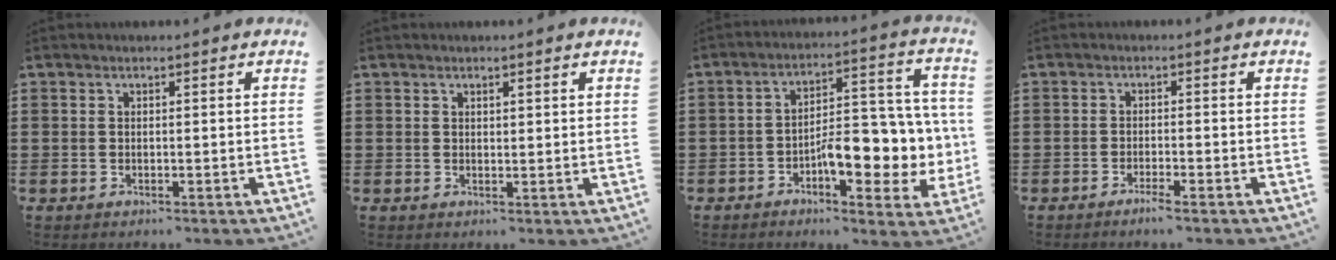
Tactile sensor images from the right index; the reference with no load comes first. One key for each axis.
{"total": 0.6, "fx": 0.5, "fy": 0.1, "fz": 0.4, "tx": -0.009, "ty": 0.001, "tz": 0.008}
{"total": 8.9, "fx": -2.2, "fy": 4.1, "fz": 7.6, "tx": -0.099, "ty": -0.009, "tz": -0.041}
{"total": 1.8, "fx": -1.5, "fy": -0.2, "fz": 1.0, "tx": -0.015, "ty": -0.003, "tz": -0.027}